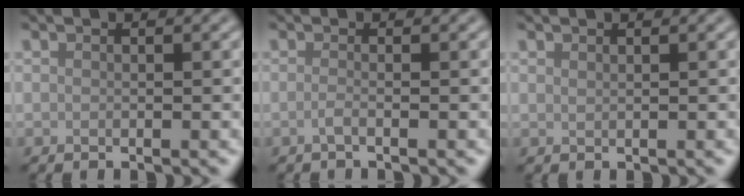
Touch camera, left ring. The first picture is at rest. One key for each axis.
{"total": 1.3, "fx": -0.7, "fy": 0.4, "fz": 1.1, "tx": -0.014, "ty": -0.003, "tz": -0.019}
{"total": 0.0}